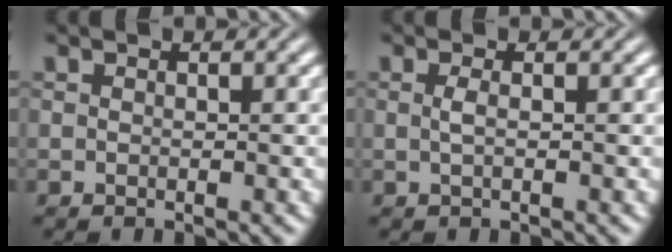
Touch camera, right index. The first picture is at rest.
{"total": 1.3, "force": [-0.3, -1.1, 0.6], "torque": [-0.011, -0.006, 0.001]}